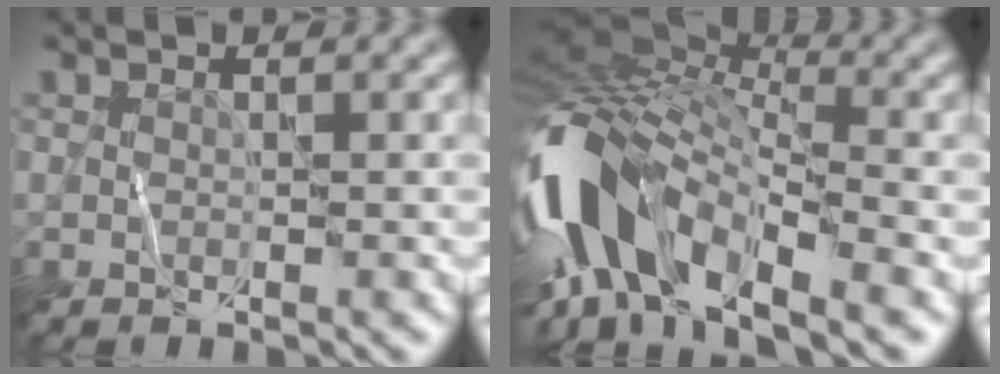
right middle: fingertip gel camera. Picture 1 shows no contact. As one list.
[{"total": 13.3, "force": [-5.2, 5.7, 10.8], "torque": [-0.221, 0.008, -0.104]}]